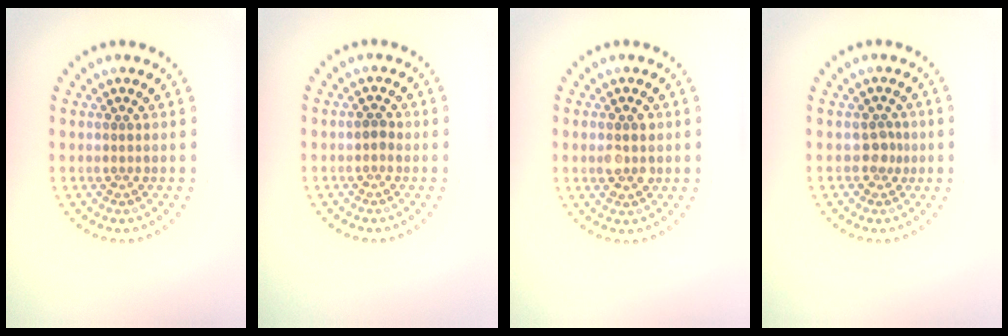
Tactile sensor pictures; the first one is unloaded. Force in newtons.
{"total": 1.0, "press": 0.9, "slide": 0.1}
{"total": 2.2, "press": 2.2, "slide": 0.2}
{"total": 1.4, "press": 1.1, "slide": 0.9}